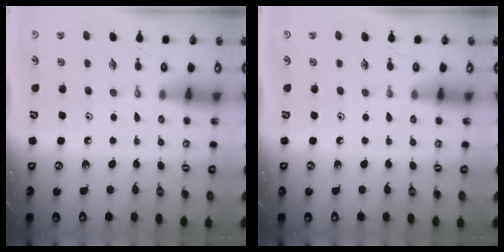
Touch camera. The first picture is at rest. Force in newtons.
{"total": 0.0}